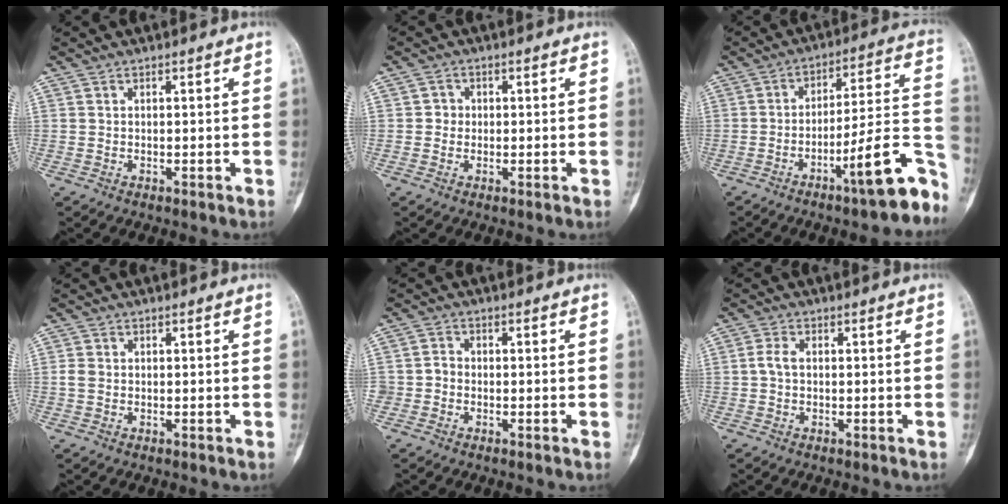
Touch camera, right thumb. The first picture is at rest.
{"total": 1.9, "force": [0.0, 1.9, 0.5], "torque": [0.005, 0.007, -0.006]}
{"total": 16.1, "force": [-8.4, 3.2, 13.4], "torque": [-0.164, 0.068, -0.119]}
{"total": 1.4, "force": [-0.1, 1.2, 0.8], "torque": [-0.017, 0.001, -0.003]}
{"total": 2.2, "force": [-0.8, 1.9, 0.7], "torque": [0.001, 0.009, -0.021]}
{"total": 2.4, "force": [-0.1, 1.6, 1.9], "torque": [-0.036, 0.005, -0.005]}